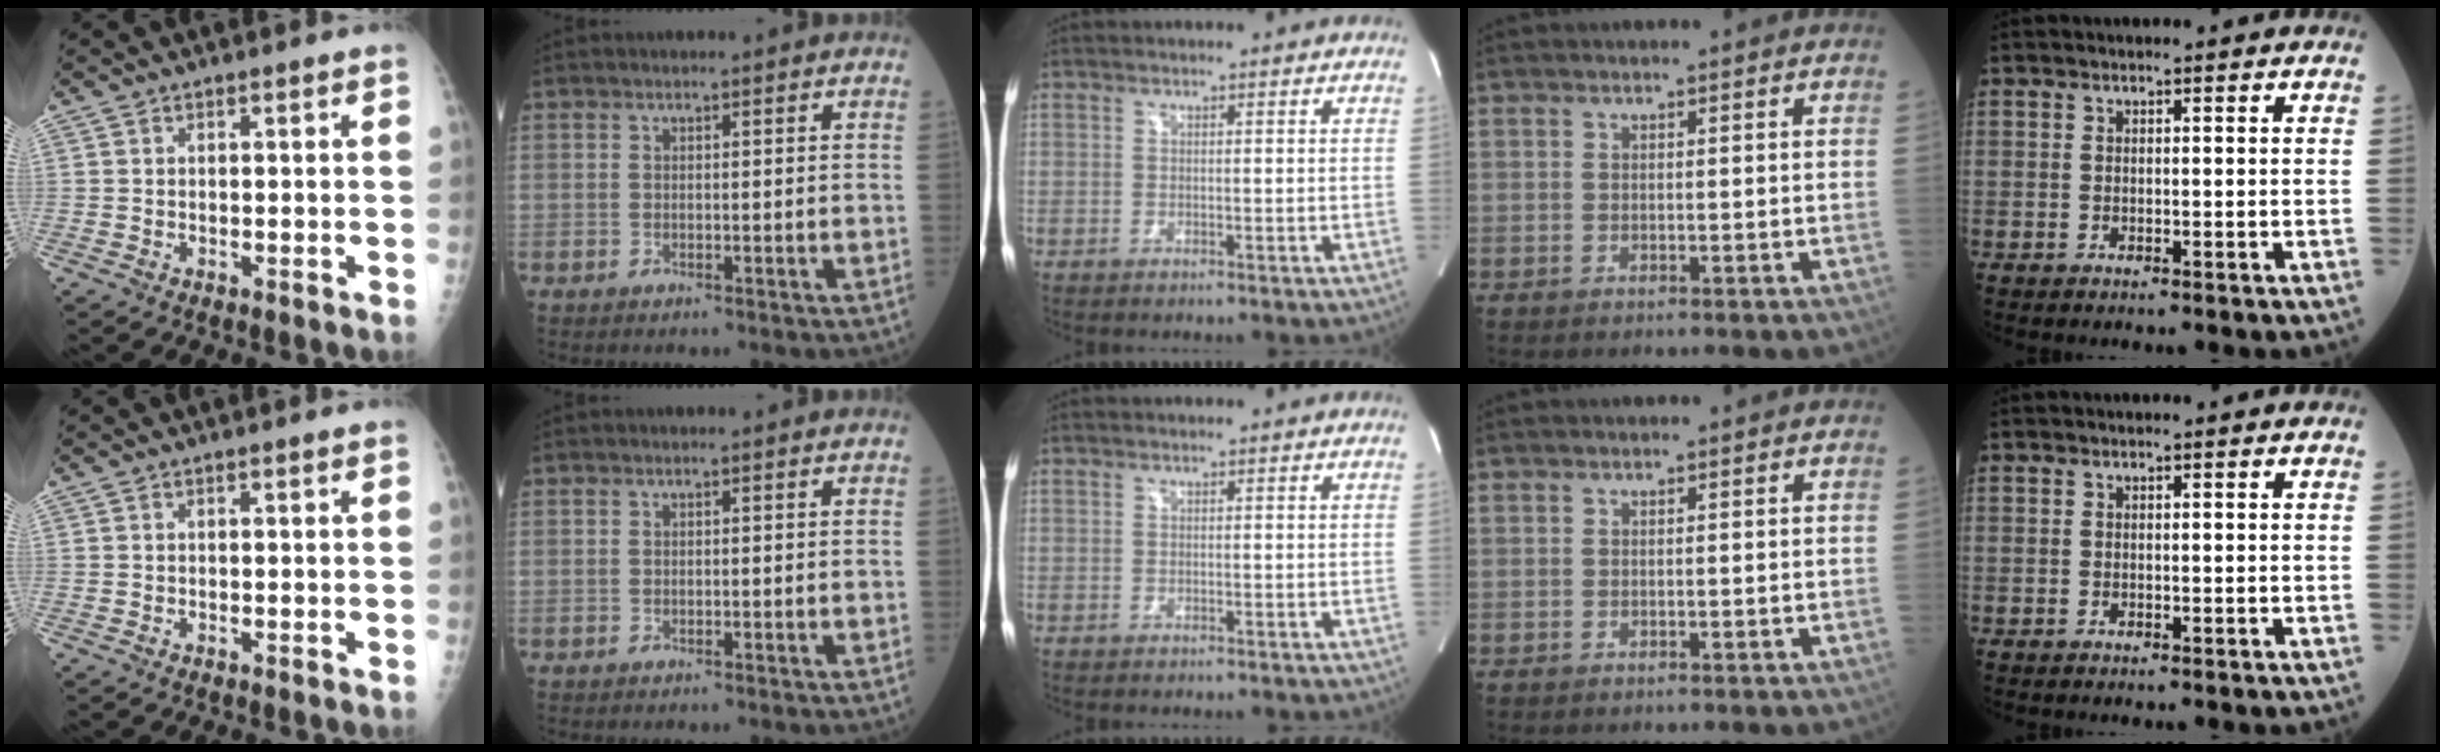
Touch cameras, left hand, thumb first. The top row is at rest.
{}